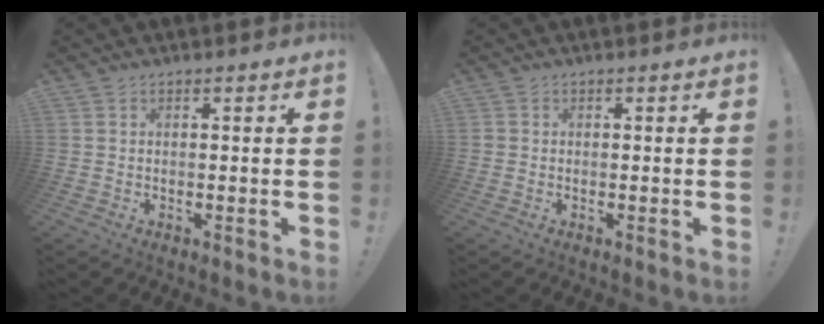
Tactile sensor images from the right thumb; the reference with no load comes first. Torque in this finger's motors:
{"motor_torque": [-0.10, 0.11, 0.24, -0.10, -0.03]}